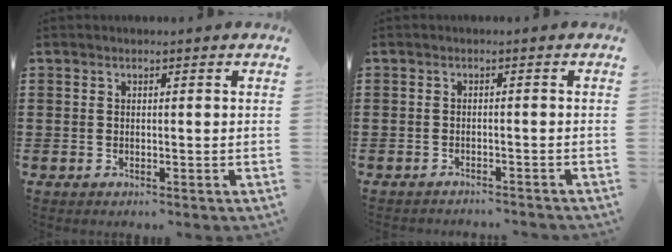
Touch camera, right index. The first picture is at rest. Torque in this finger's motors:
{"motor_torque": [-2.14, 0.00, -1.05, -0.11]}